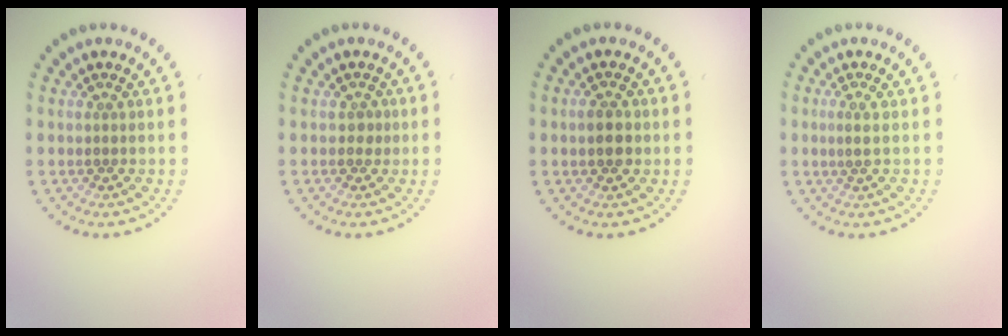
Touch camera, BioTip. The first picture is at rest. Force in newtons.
{"total": 0.8, "press": 0.7, "slide": 0.4}
{"total": 2.2, "press": 2.2, "slide": 0.1}
{"total": 1.1, "press": 1.0, "slide": 0.5}